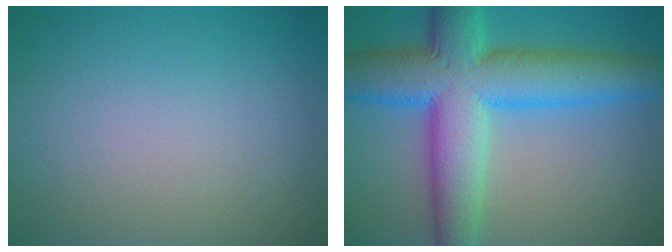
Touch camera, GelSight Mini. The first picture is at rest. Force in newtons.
{"total": 11.5, "press": 11.5, "slide": 0.4}